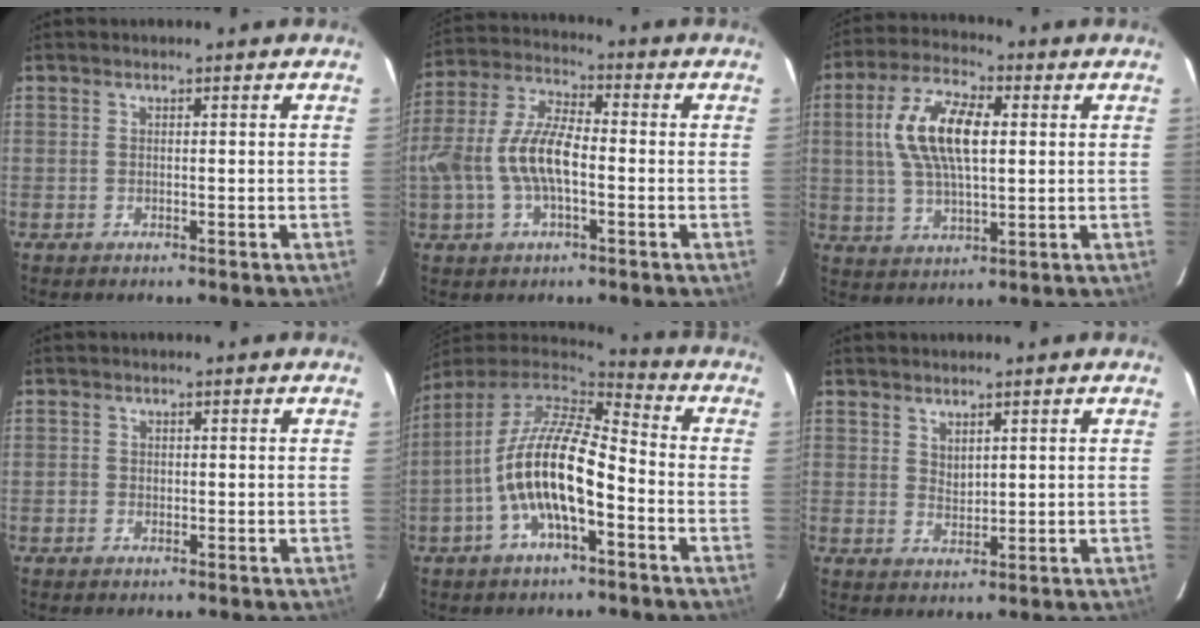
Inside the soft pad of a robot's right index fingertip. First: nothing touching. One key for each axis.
{"total": 12.5, "fx": -2.4, "fy": 5.4, "fz": 11.0, "tx": -0.236, "ty": 0.008, "tz": -0.045}
{"total": 13.3, "fx": 2.4, "fy": 5.9, "fz": 11.6, "tx": -0.229, "ty": 0.017, "tz": 0.045}
{"total": 1.0, "fx": -0.3, "fy": 0.9, "fz": 0.2, "tx": -0.001, "ty": 0.001, "tz": -0.006}
{"total": 15.1, "fx": -4.8, "fy": 5.0, "fz": 13.5, "tx": -0.258, "ty": -0.002, "tz": -0.093}
{"total": 2.2, "fx": 1.7, "fy": 1.1, "fz": 0.9, "tx": -0.014, "ty": -0.002, "tz": 0.032}